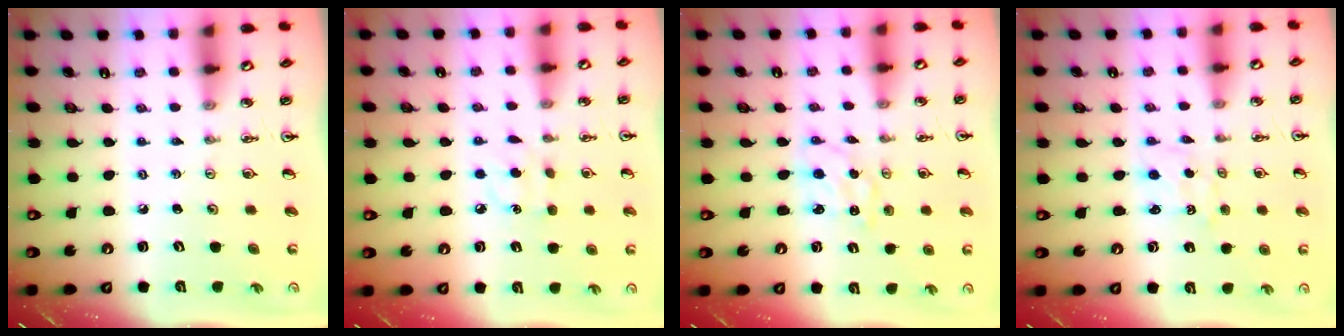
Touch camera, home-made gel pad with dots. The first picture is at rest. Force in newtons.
{"total": 7.1, "press": 7.0, "slide": 0.7}
{"total": 2.0, "press": 2.0, "slide": 0.2}
{"total": 1.1, "press": 0.9, "slide": 0.6}